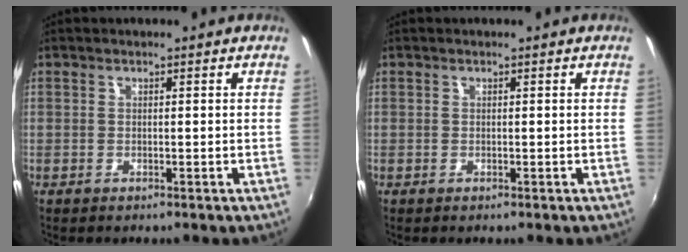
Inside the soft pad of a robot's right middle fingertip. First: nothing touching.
{"total": 0.0}